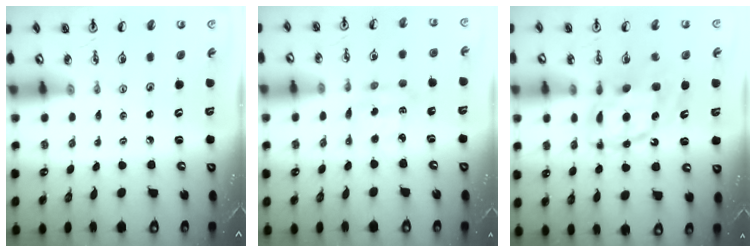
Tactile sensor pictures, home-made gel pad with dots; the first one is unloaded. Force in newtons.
{"total": 2.9, "press": 2.9, "slide": 0.2}
{"total": 12.3, "press": 12.3, "slide": 1.1}